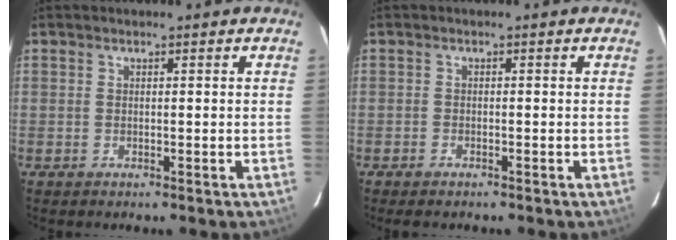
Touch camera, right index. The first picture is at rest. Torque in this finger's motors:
{"motor_torque": [-0.01, 0.06, 0.09, 0.01]}